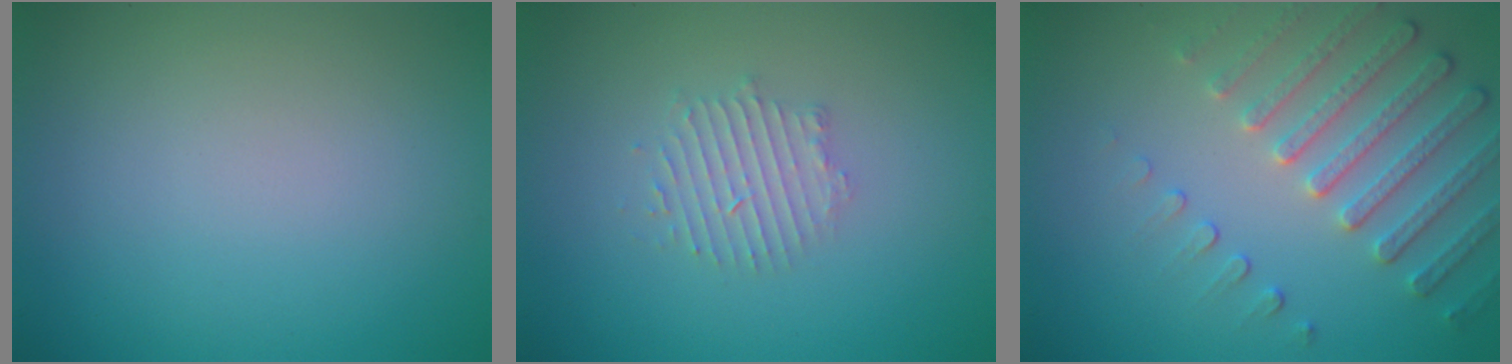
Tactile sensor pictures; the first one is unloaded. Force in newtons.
{"total": 2.1, "press": 2.1, "slide": 0.4}
{"total": 4.7, "press": 3.7, "slide": 2.9}